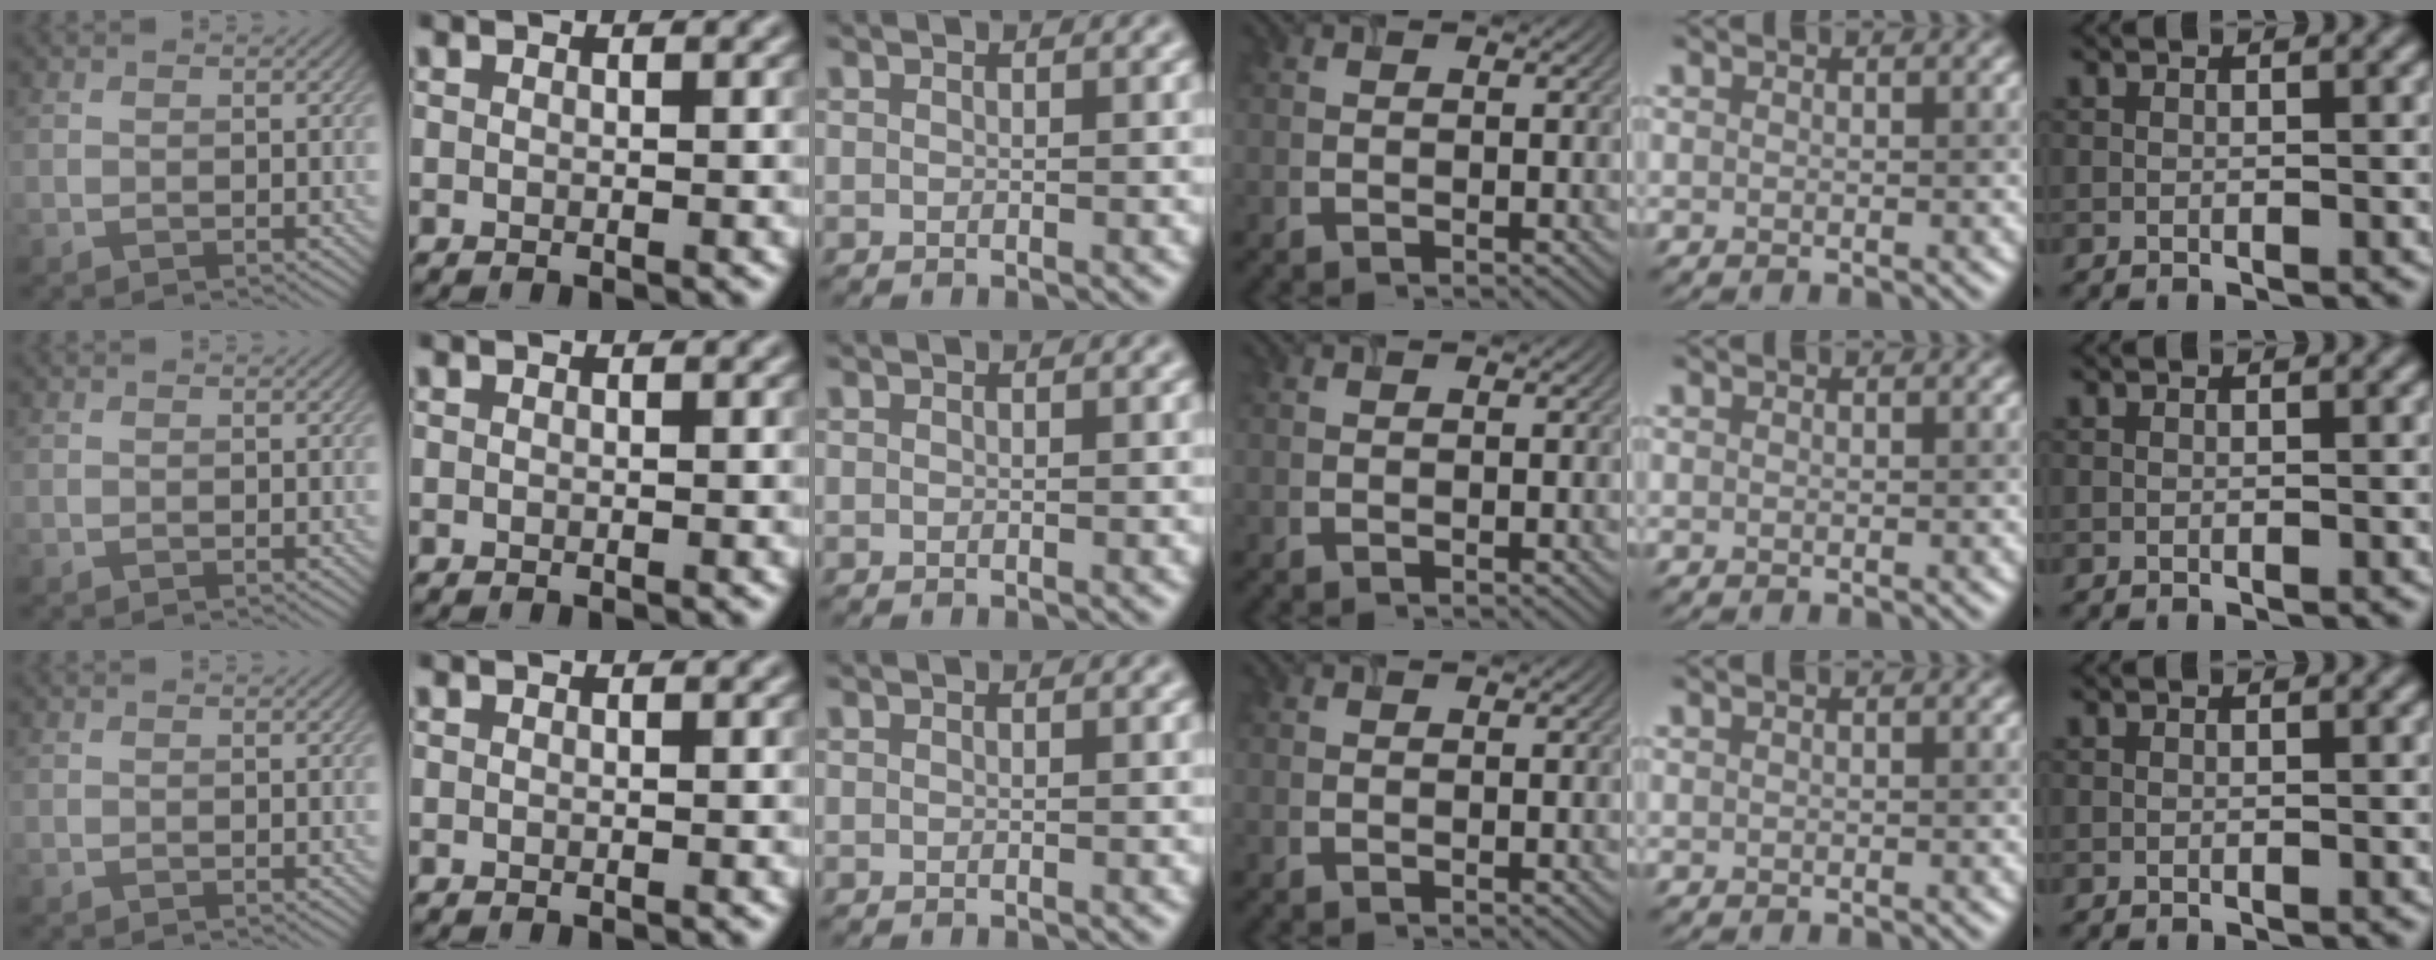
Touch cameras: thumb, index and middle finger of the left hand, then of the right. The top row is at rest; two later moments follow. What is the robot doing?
{"motion": "insert", "object": "airpods case & airpods"}